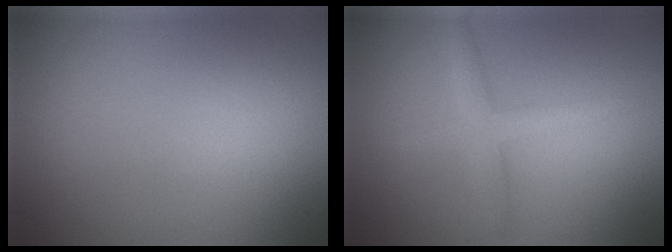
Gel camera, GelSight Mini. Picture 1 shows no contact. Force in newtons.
{"total": 2.5, "press": 2.5, "slide": 0.2}